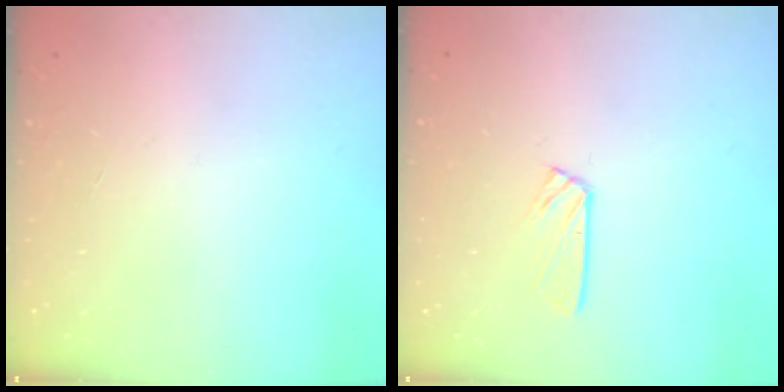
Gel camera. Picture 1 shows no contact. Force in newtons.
{"total": 3.6, "press": 3.6, "slide": 0.4}